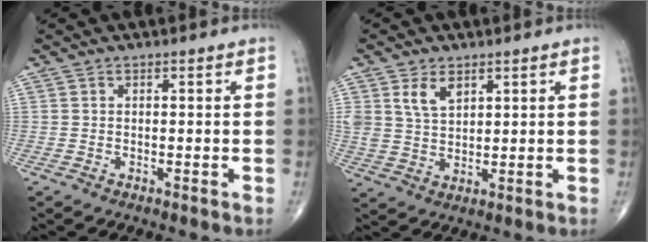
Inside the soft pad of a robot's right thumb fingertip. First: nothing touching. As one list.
[{"total": 5.6, "force": [2.9, 3.4, 3.5], "torque": [-0.055, -0.015, 0.061]}]